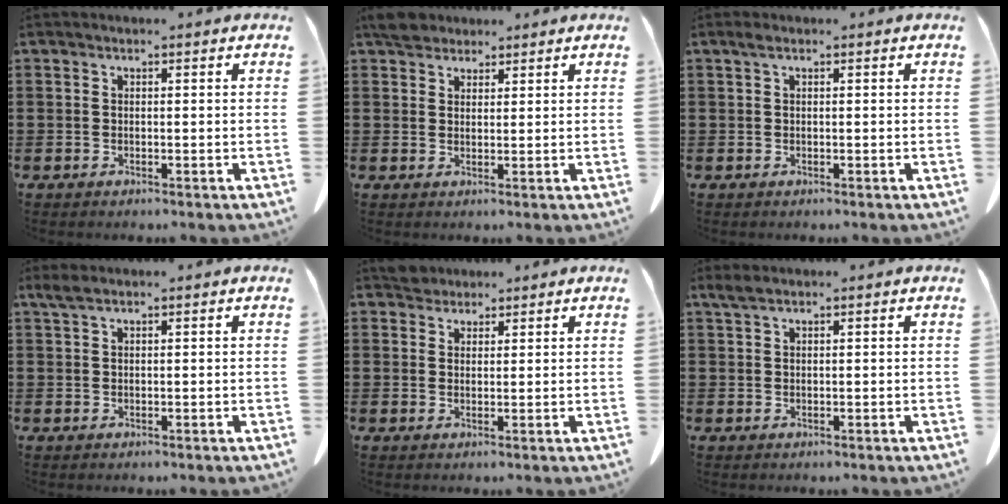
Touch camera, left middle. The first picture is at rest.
{"total": 3.4, "force": [2.9, 1.6, 0.9], "torque": [-0.019, 0.004, 0.054]}
{"total": 0.8, "force": [0.2, 0.1, 0.7], "torque": [-0.015, 0.003, 0.004]}
{"total": 1.6, "force": [1.1, 0.3, 1.1], "torque": [-0.025, 0.002, 0.020]}
{"total": 2.4, "force": [2.2, 0.9, 0.0], "torque": [0.001, 0.002, 0.043]}
{"total": 1.6, "force": [1.1, 0.3, 1.1], "torque": [-0.025, 0.003, 0.020]}